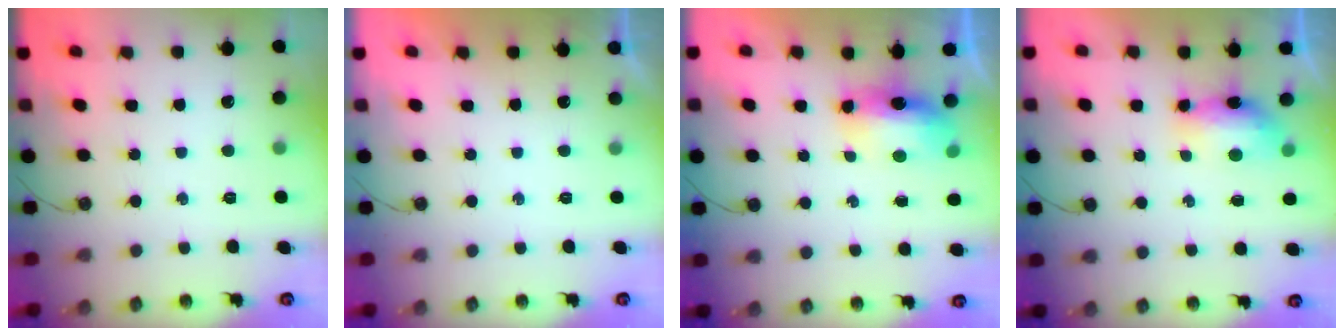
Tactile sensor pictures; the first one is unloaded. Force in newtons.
{"total": 0.0}
{"total": 8.4, "press": 8.4, "slide": 0.7}
{"total": 7.6, "press": 7.5, "slide": 1.0}